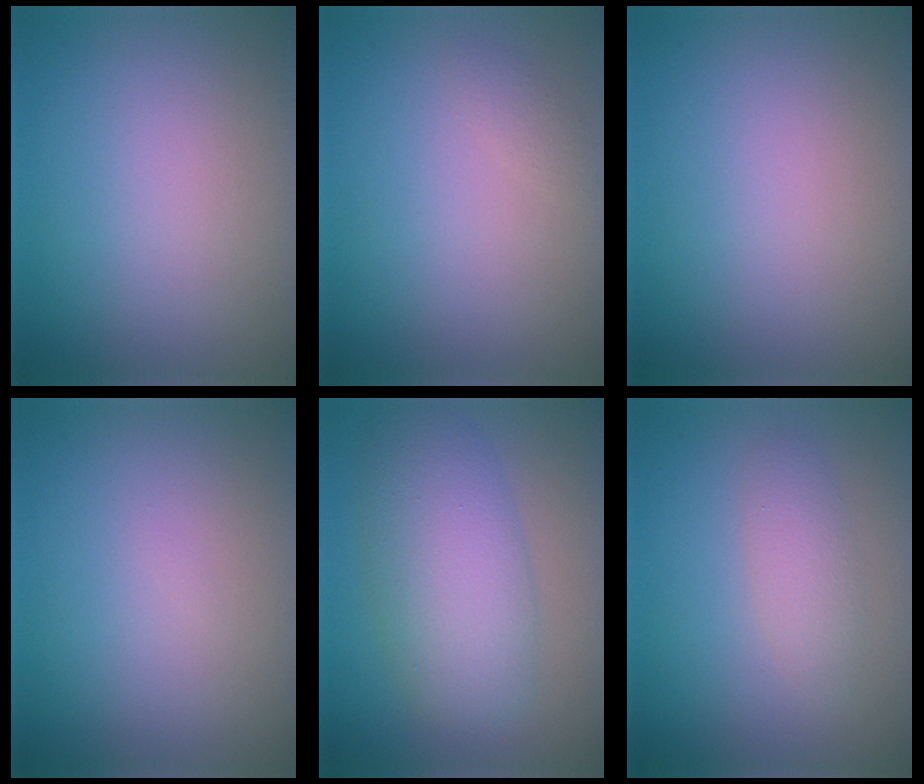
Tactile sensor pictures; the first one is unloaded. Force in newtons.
{"total": 0.7, "press": 0.7, "slide": 0.0}
{"total": 0.0}
{"total": 0.0}
{"total": 6.8, "press": 6.8, "slide": 0.3}
{"total": 2.0, "press": 2.0, "slide": 0.1}